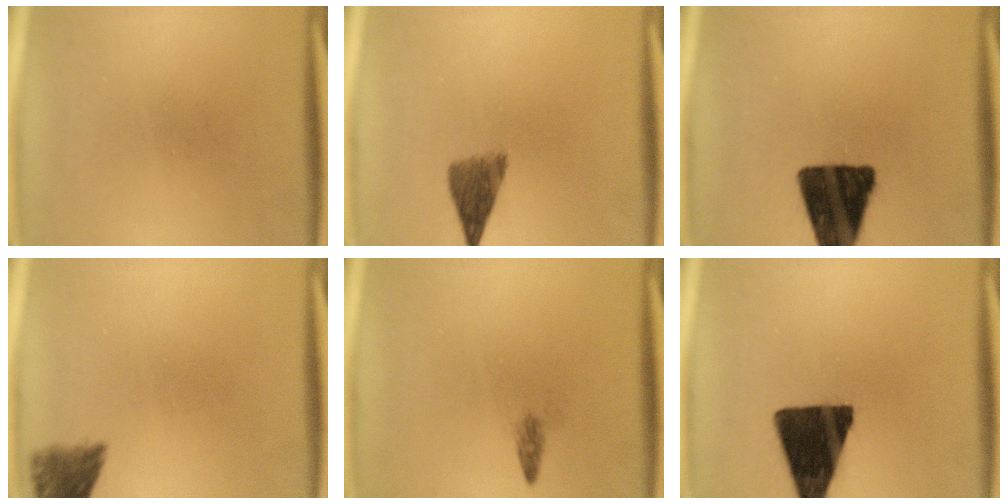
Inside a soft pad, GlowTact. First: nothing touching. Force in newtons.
{"total": 4.5}
{"total": 16.7}
{"total": 4.6}
{"total": 1.1}
{"total": 16.9}